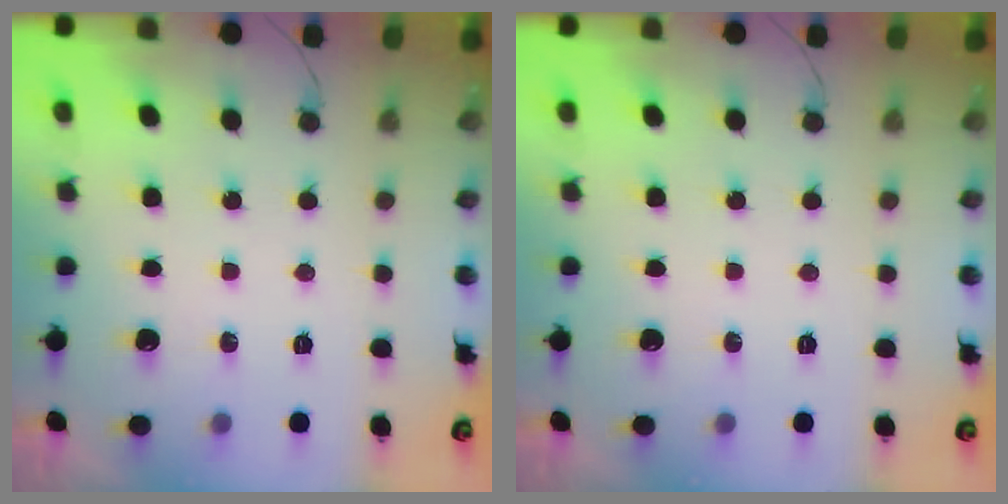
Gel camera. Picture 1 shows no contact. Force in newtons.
{"total": 0.0}